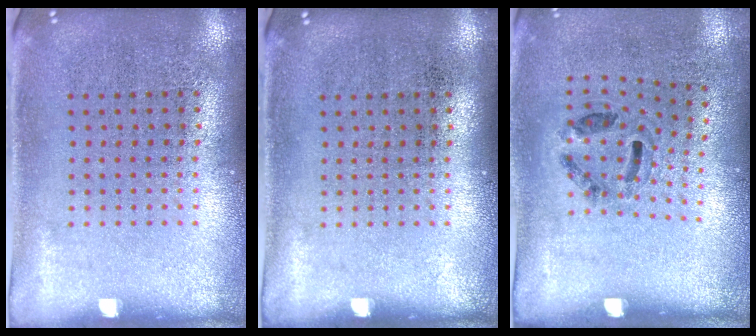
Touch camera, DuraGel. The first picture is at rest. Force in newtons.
{"total": 0.0}
{"total": 1.2, "press": 0.7, "slide": 0.9}